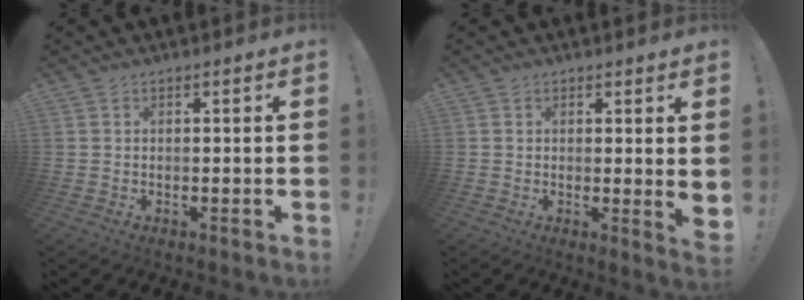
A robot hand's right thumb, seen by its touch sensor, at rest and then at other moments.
{"total": 2.8, "force": [1.0, 0.4, 2.6], "torque": [-0.020, -0.018, 0.016]}